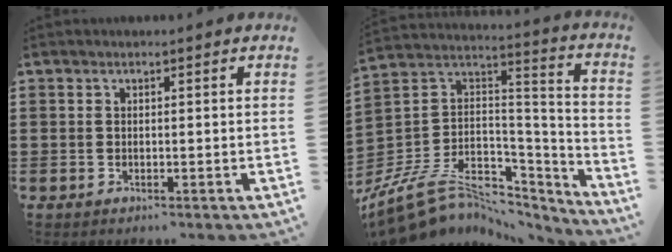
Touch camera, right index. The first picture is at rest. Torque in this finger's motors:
{"motor_torque": [-1.86, 0.28, -0.96, -0.21]}